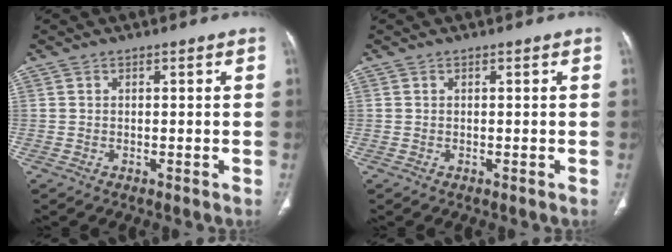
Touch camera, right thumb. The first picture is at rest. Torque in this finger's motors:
{"motor_torque": [0.01, 0.00, -0.04, -0.01, 0.01]}